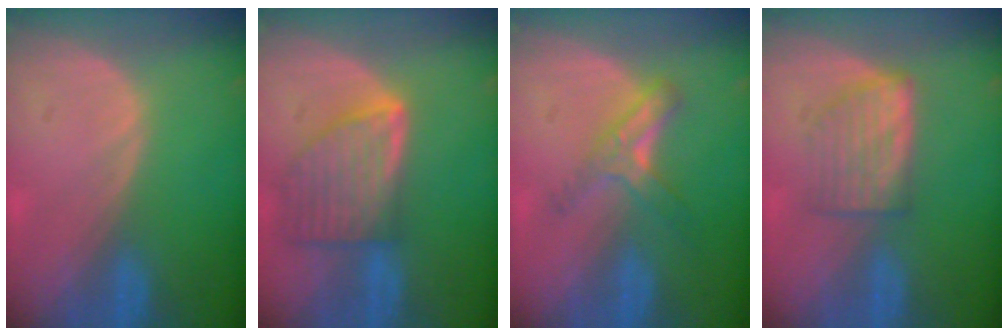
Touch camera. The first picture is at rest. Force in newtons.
{"total": 8.0, "press": 7.1, "slide": 3.6}
{"total": 5.5, "press": 4.9, "slide": 2.6}
{"total": 5.6, "press": 5.3, "slide": 1.9}